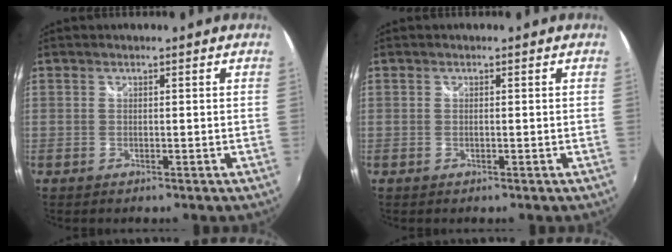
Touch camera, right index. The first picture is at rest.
{"total": 0.0}